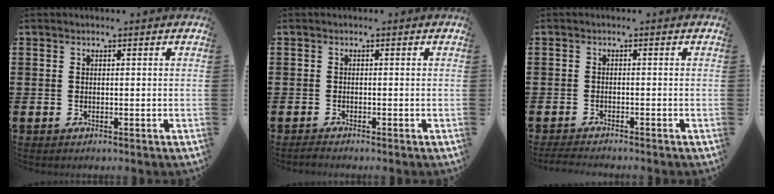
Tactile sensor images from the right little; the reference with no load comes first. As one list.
[{"total": 0.6, "force": [-0.5, 0.1, 0.3], "torque": [-0.007, -0.002, -0.010]}, {"total": 1.3, "force": [-1.2, 0.0, 0.5], "torque": [-0.009, 0.002, -0.024]}]